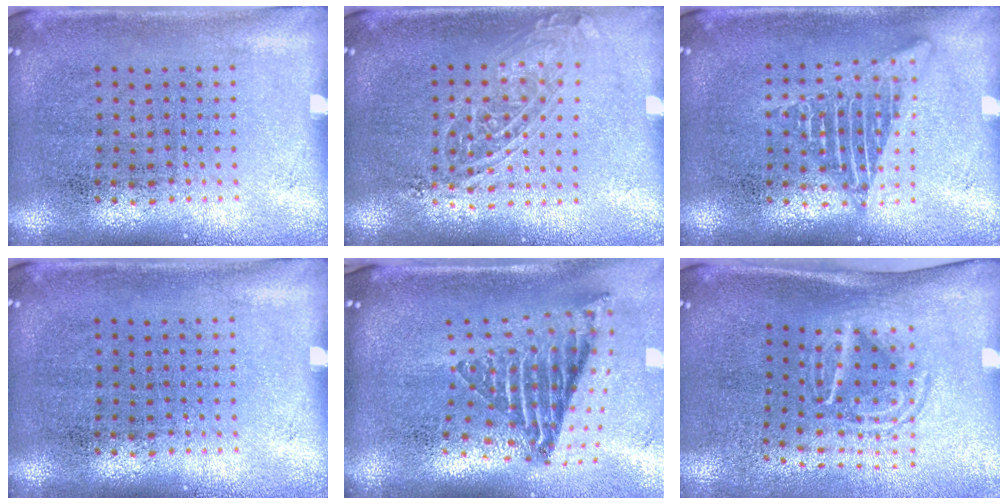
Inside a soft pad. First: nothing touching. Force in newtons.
{"total": 1.4, "press": 1.2, "slide": 0.7}
{"total": 2.7, "press": 2.7, "slide": 0.3}
{"total": 0.0}
{"total": 2.6, "press": 1.6, "slide": 2.0}
{"total": 1.6, "press": 1.2, "slide": 1.1}